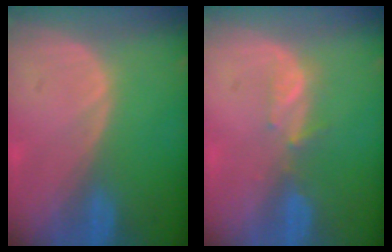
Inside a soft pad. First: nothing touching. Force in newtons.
{"total": 2.3, "press": 2.1, "slide": 0.8}